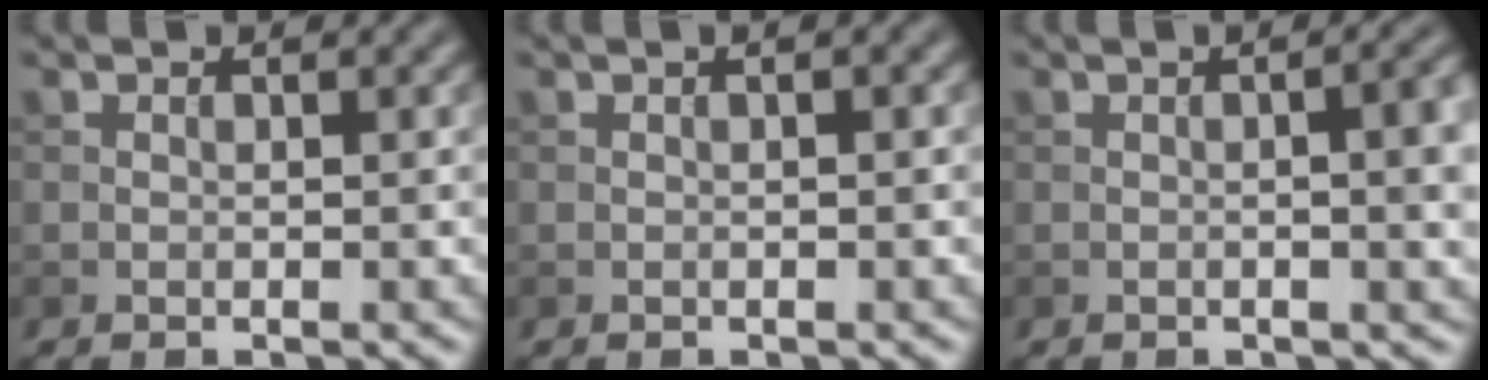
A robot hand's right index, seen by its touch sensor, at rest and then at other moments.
{"total": 1.4, "force": [0.3, 0.3, 1.3], "torque": [-0.023, 0.001, 0.000]}
{"total": 6.7, "force": [0.2, 2.8, 6.1], "torque": [-0.043, 0.014, -0.005]}